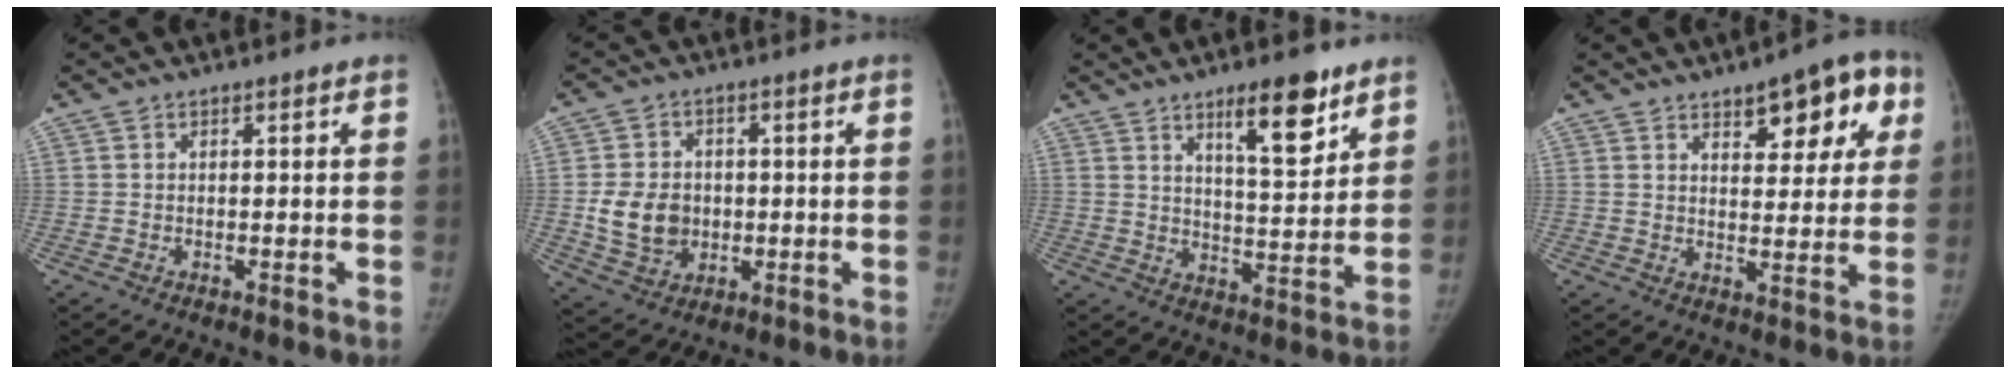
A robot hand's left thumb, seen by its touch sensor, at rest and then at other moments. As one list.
[{"total": 9.4, "force": [-0.6, 7.7, 5.3], "torque": [-0.071, 0.002, -0.001]}, {"total": 11.0, "force": [6.9, 3.2, 8.0], "torque": [-0.099, -0.047, 0.110]}, {"total": 11.9, "force": [5.8, 5.3, 8.9], "torque": [-0.069, -0.012, 0.072]}]